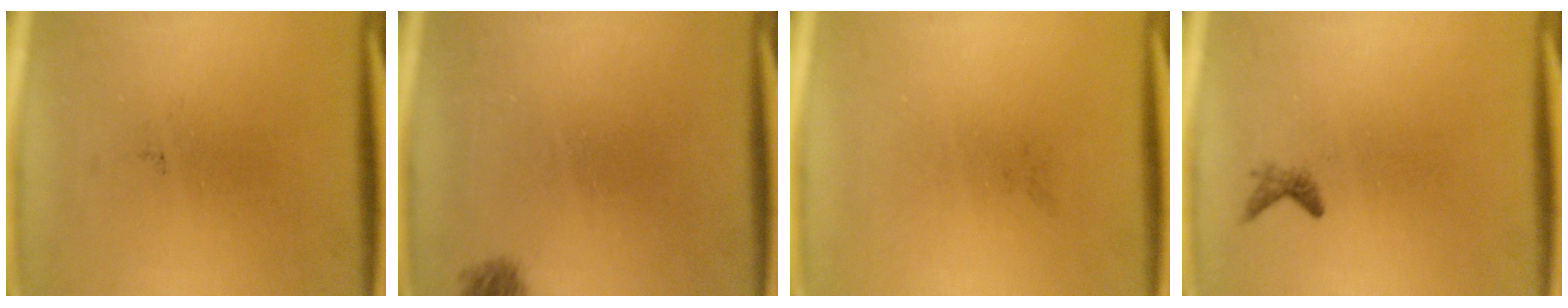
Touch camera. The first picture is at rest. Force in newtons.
{"total": 1.0}
{"total": 0.0}
{"total": 0.9}